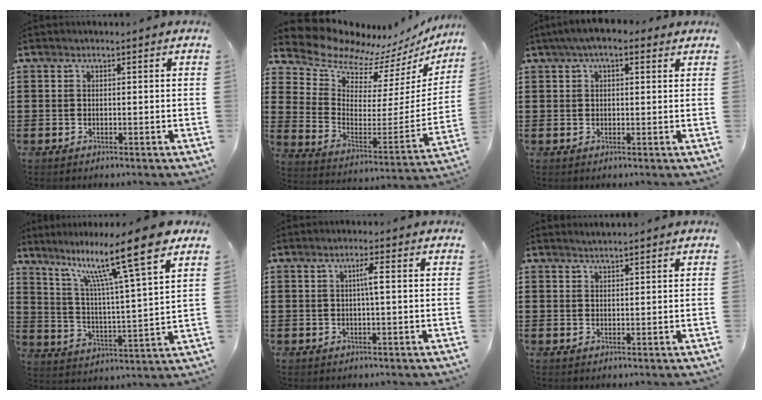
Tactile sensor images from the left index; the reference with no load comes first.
{"total": 8.9, "force": [8.3, 2.5, 2.0], "torque": [-0.081, -0.072, 0.141]}
{"total": 3.4, "force": [1.9, 1.4, 2.4], "torque": [-0.052, 0.008, 0.033]}
{"total": 14.3, "force": [10.0, 0.6, 10.2], "torque": [-0.206, -0.044, 0.158]}
{"total": 2.5, "force": [0.2, 0.0, 2.4], "torque": [-0.048, 0.001, 0.001]}
{"total": 1.1, "force": [1.1, 0.0, 0.2], "torque": [-0.005, 0.000, 0.021]}